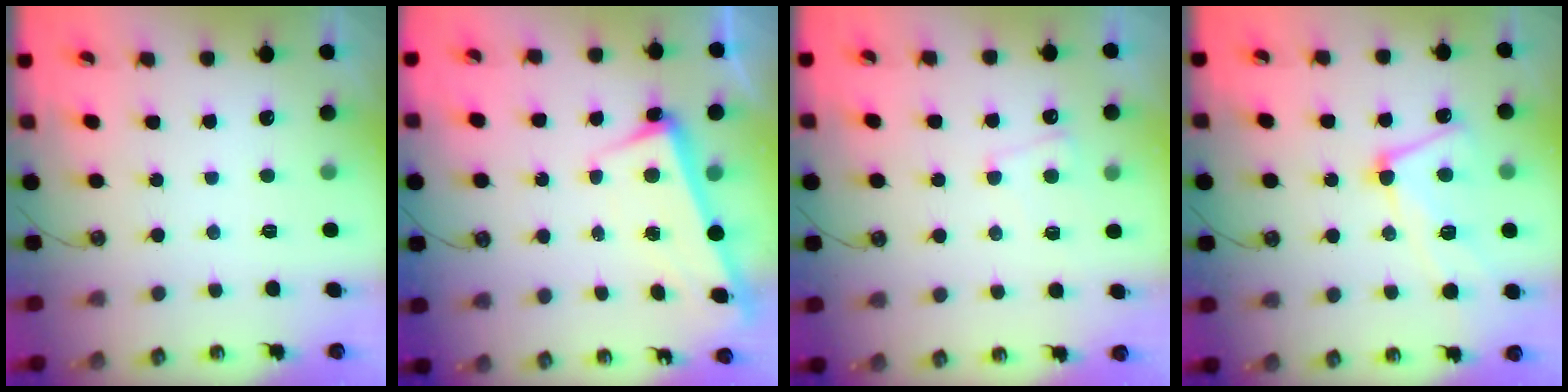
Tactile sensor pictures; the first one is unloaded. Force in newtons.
{"total": 2.5, "press": 2.2, "slide": 1.1}
{"total": 2.3, "press": 2.3, "slide": 0.5}
{"total": 8.1, "press": 8.0, "slide": 1.3}